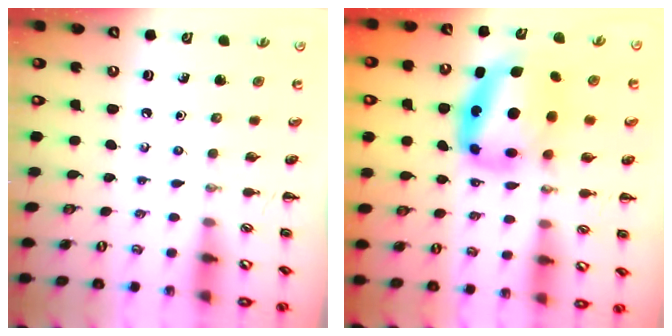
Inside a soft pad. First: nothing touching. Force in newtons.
{"total": 11.7, "press": 11.4, "slide": 2.9}